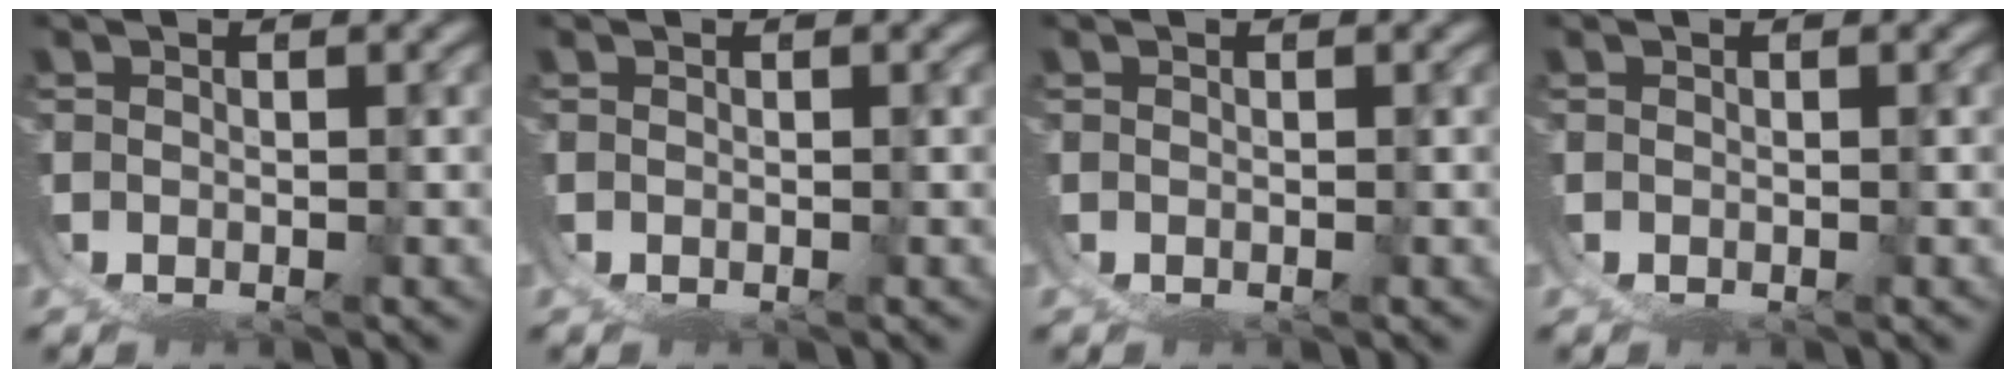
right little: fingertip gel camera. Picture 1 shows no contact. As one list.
[{"total": 0.0}, {"total": 0.0}, {"total": 0.0}]